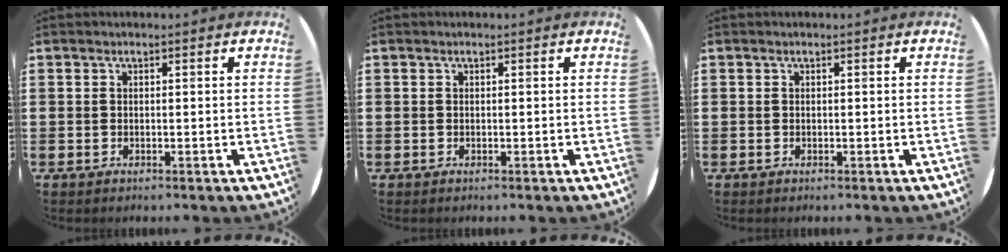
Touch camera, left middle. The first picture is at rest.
{"total": 0.0}
{"total": 0.0}